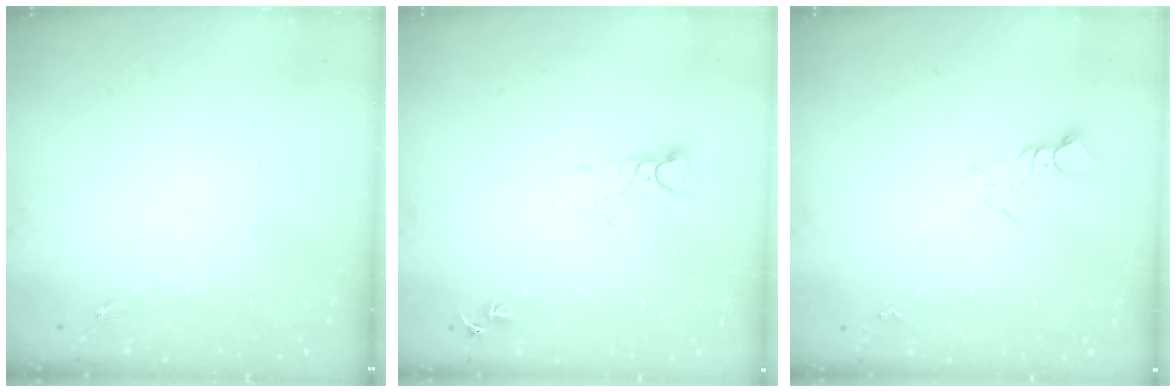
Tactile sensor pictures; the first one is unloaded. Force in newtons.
{"total": 4.3, "press": 4.3, "slide": 0.4}
{"total": 3.8, "press": 3.8, "slide": 0.2}